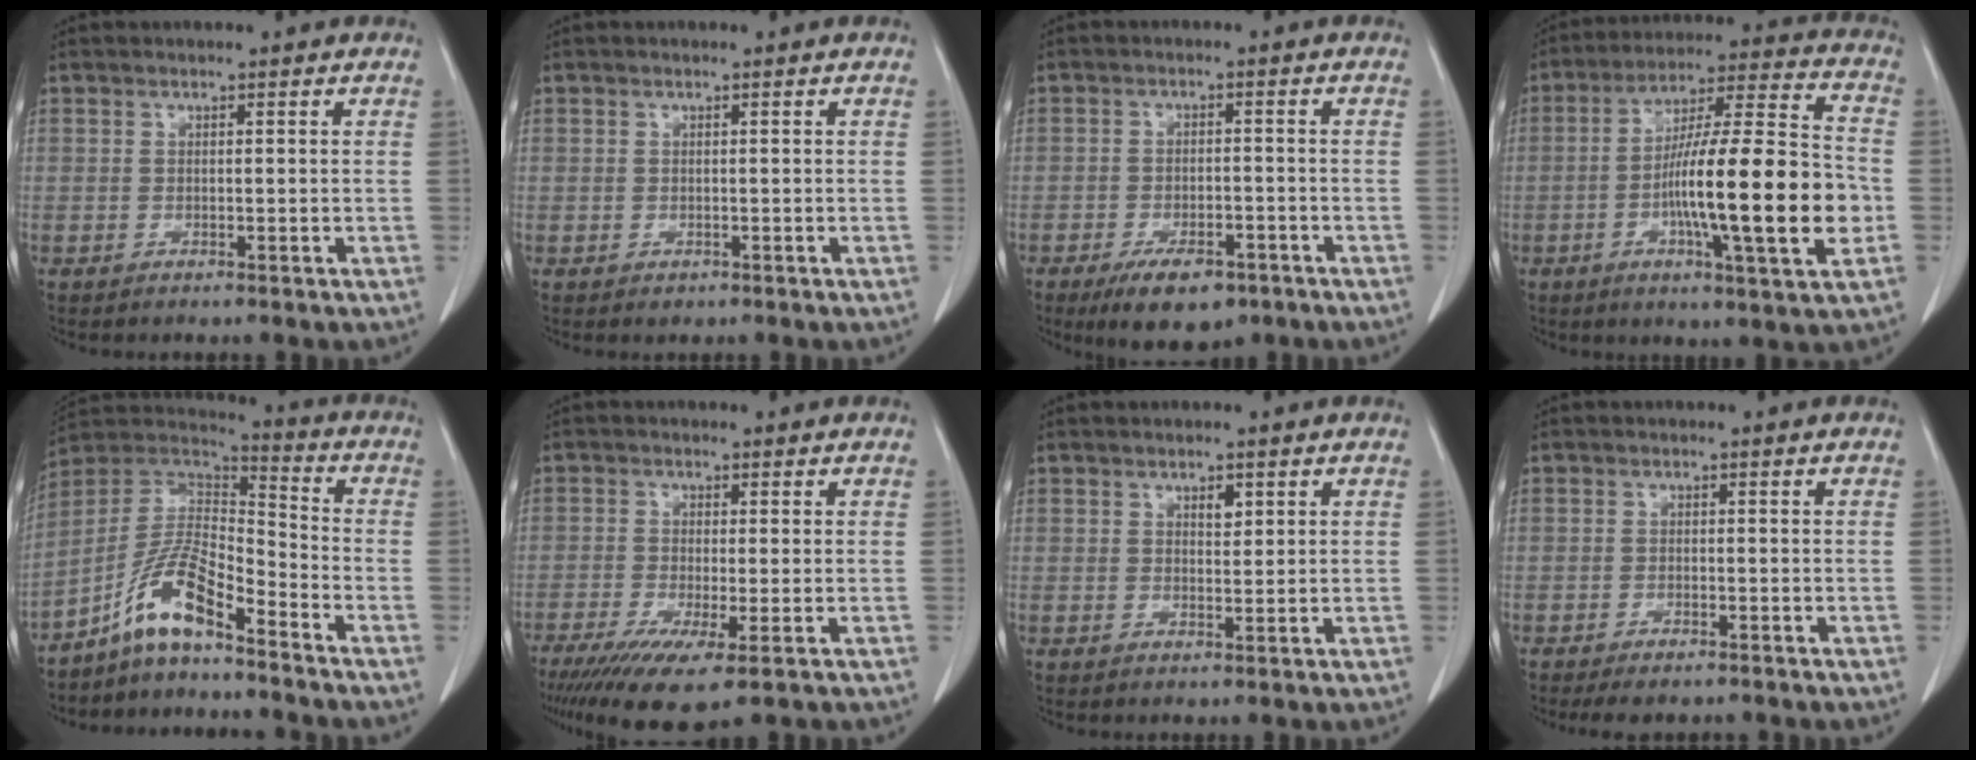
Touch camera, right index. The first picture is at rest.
{"total": 0.9, "force": [-0.3, 0.8, 0.1], "torque": [-0.003, 0.004, -0.002]}
{"total": 8.0, "force": [-5.3, 3.5, 4.9], "torque": [-0.075, -0.004, -0.079]}
{"total": 20.3, "force": [-4.0, 1.5, 19.8], "torque": [-0.314, 0.003, -0.064]}
{"total": 10.6, "force": [-7.2, 2.2, 7.4], "torque": [-0.157, 0.021, -0.136]}
{"total": 9.1, "force": [-5.2, 1.5, 7.3], "torque": [-0.116, -0.024, -0.084]}
{"total": 1.7, "force": [0.9, 0.8, 1.2], "torque": [-0.016, -0.004, 0.014]}
{"total": 3.8, "force": [-3.0, 1.3, 1.8], "torque": [-0.024, -0.006, -0.040]}